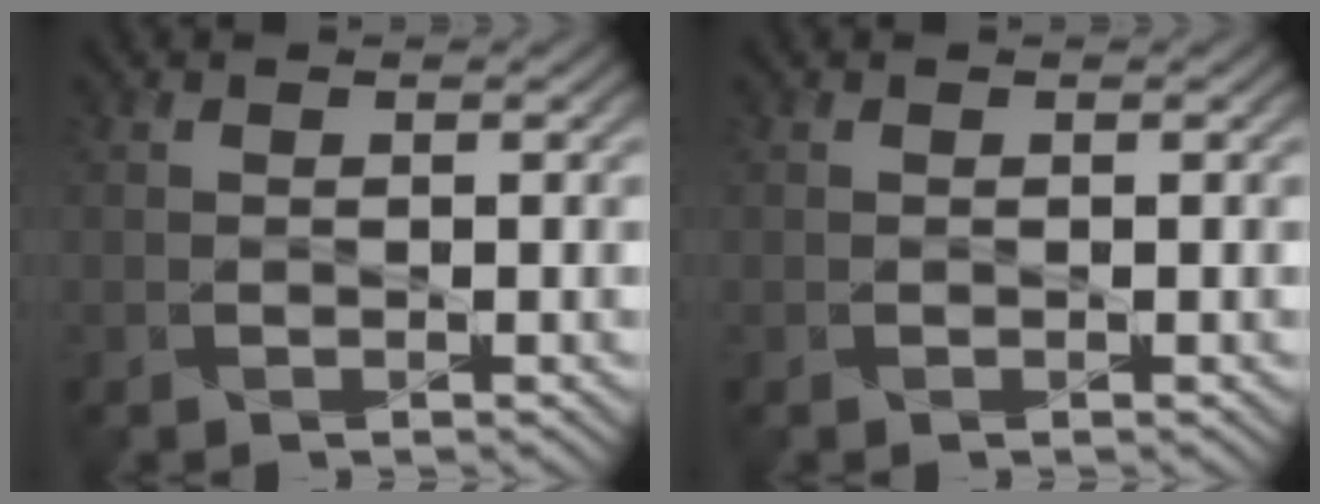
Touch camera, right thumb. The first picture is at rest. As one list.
[{"total": 0.0}]